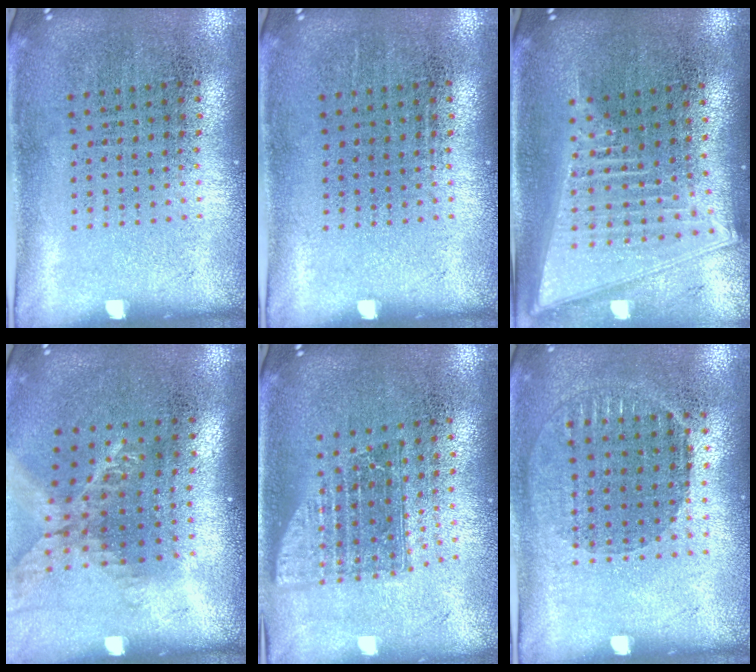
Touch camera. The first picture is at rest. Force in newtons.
{"total": 0.0}
{"total": 2.1, "press": 1.7, "slide": 1.2}
{"total": 1.7, "press": 1.3, "slide": 1.0}
{"total": 1.6, "press": 1.3, "slide": 1.0}
{"total": 0.9, "press": 0.8, "slide": 0.4}